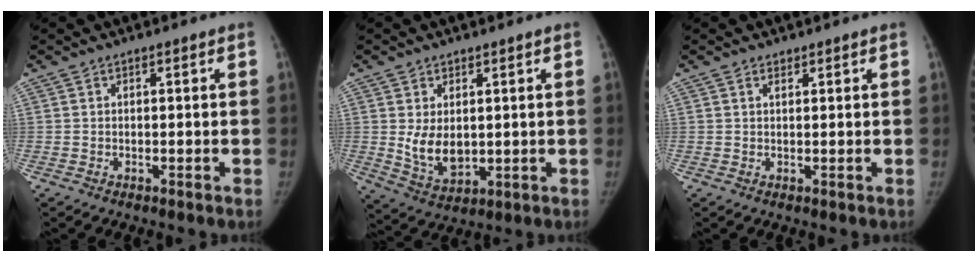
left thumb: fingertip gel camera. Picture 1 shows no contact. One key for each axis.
{"total": 6.9, "fx": 1.1, "fy": 4.7, "fz": 4.9, "tx": -0.066, "ty": -0.021, "tz": 0.037}
{"total": 0.8, "fx": 0.7, "fy": 0.4, "fz": 0.1, "tx": 0.003, "ty": -0.007, "tz": 0.009}